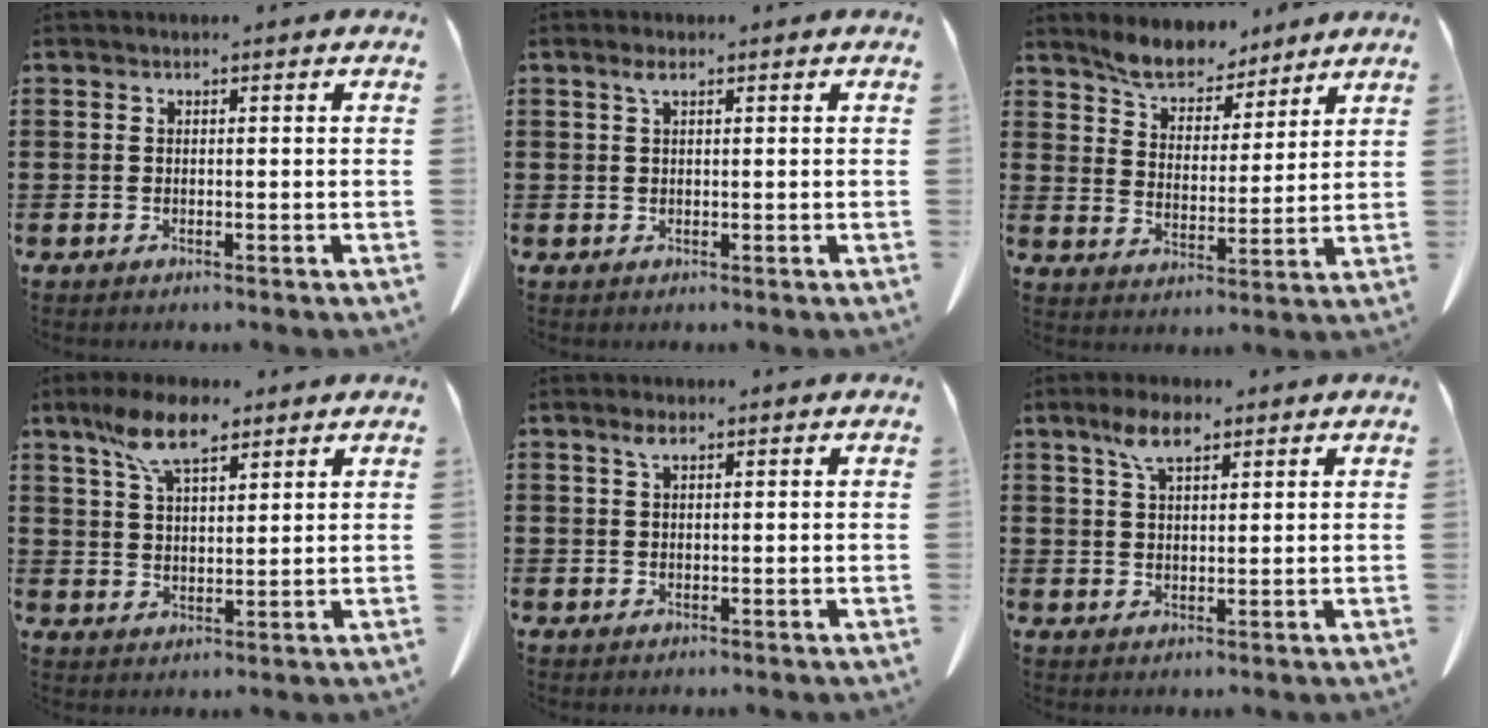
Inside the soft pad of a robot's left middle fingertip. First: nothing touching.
{"total": 1.4, "force": [0.7, 0.5, 1.1], "torque": [-0.025, 0.002, 0.014]}
{"total": 6.7, "force": [6.4, 1.8, 1.1], "torque": [-0.050, -0.029, 0.119]}
{"total": 8.8, "force": [6.0, 3.1, 5.6], "torque": [-0.126, -0.002, 0.111]}
{"total": 1.6, "force": [1.0, 0.6, 1.1], "torque": [-0.026, 0.001, 0.019]}
{"total": 5.4, "force": [3.3, 2.0, 3.7], "torque": [-0.081, 0.006, 0.059]}